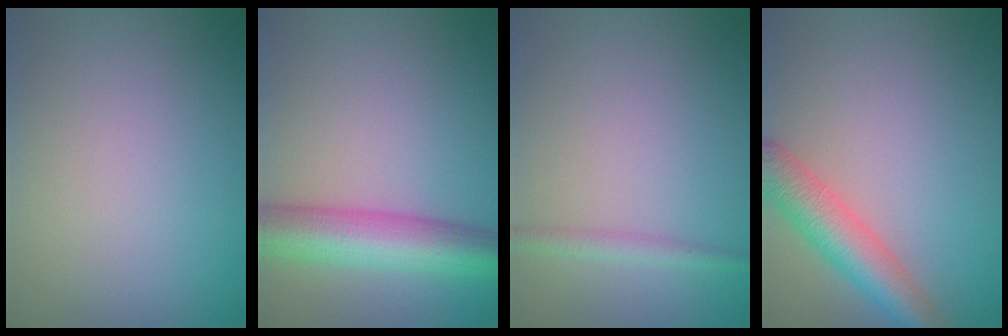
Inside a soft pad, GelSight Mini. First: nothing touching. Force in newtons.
{"total": 7.1, "press": 7.1, "slide": 0.2}
{"total": 1.4, "press": 1.4, "slide": 0.1}
{"total": 4.9, "press": 4.9, "slide": 0.2}